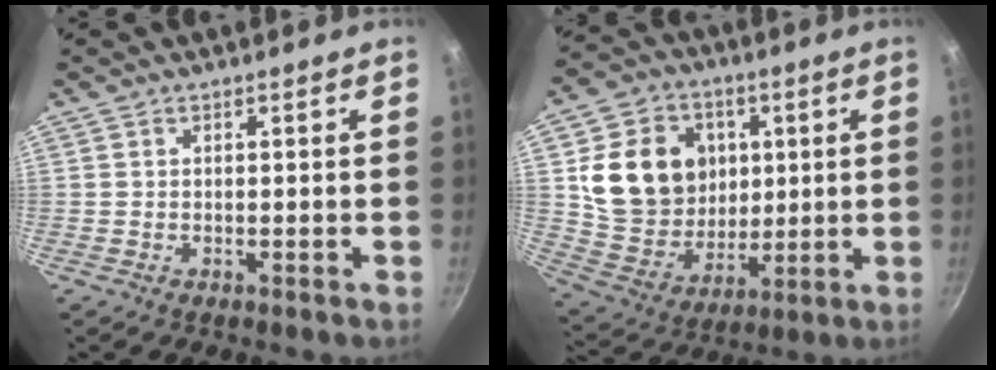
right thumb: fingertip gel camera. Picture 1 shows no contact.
{"total": 18.8, "force": [3.8, 15.6, 9.8], "torque": [-0.146, -0.008, 0.079]}